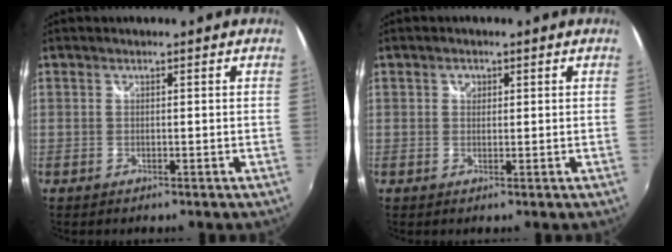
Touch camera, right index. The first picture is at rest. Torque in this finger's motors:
{"motor_torque": [0.08, -0.02, 0.08, 0.02]}